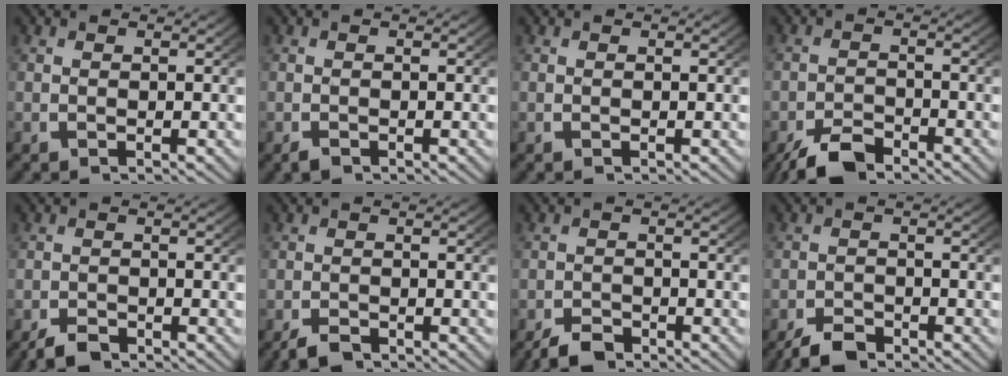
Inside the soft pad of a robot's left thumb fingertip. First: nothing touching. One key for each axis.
{"total": 0.7, "fx": -0.6, "fy": 0.3, "fz": 0.2, "tx": -0.003, "ty": -0.005, "tz": -0.012}
{"total": 0.0}
{"total": 4.1, "fx": -3.4, "fy": 1.6, "fz": 1.6, "tx": -0.030, "ty": -0.013, "tz": -0.058}
{"total": 2.0, "fx": -1.8, "fy": 0.8, "fz": 0.6, "tx": -0.011, "ty": -0.010, "tz": -0.031}
{"total": 1.7, "fx": -1.5, "fy": 0.7, "fz": 0.5, "tx": -0.011, "ty": -0.010, "tz": -0.025}
{"total": 2.4, "fx": -2.1, "fy": 0.9, "fz": 0.6, "tx": -0.008, "ty": -0.010, "tz": -0.038}
{"total": 2.7, "fx": -2.4, "fy": 1.0, "fz": 0.8, "tx": -0.011, "ty": -0.011, "tz": -0.043}